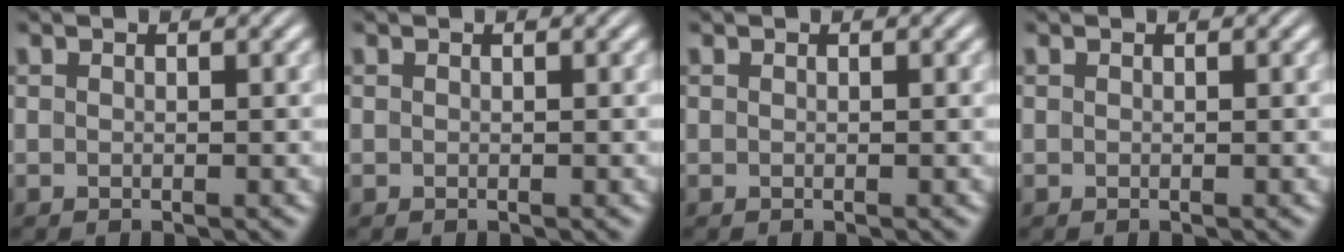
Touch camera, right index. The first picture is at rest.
{"total": 0.0}
{"total": 0.0}
{"total": 0.0}